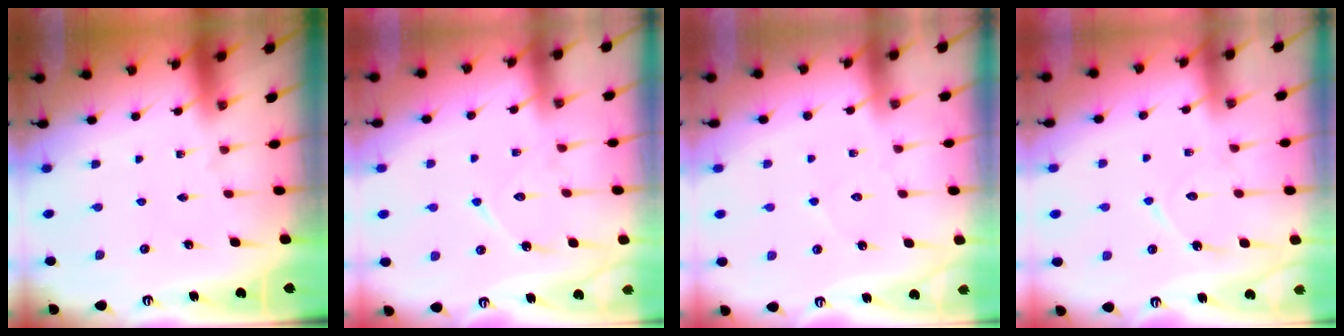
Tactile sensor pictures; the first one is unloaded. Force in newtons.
{"total": 9.3, "press": 9.3, "slide": 0.2}
{"total": 3.6, "press": 3.5, "slide": 0.3}
{"total": 8.8, "press": 8.8, "slide": 0.7}